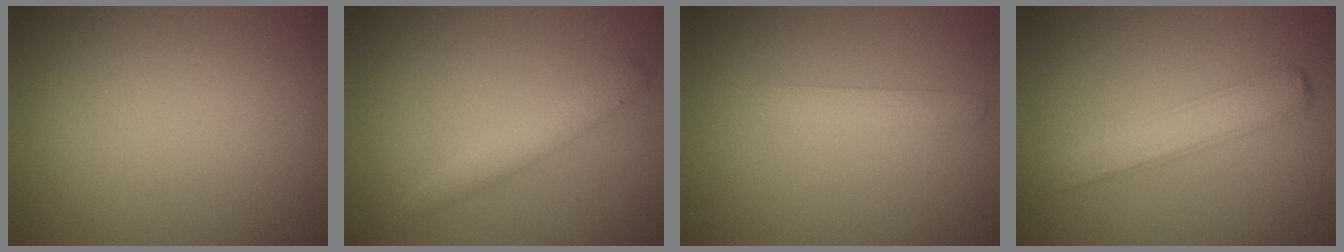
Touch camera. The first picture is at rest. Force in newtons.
{"total": 2.1, "press": 2.1, "slide": 0.2}
{"total": 1.4, "press": 1.4, "slide": 0.0}
{"total": 2.9, "press": 2.9, "slide": 0.0}